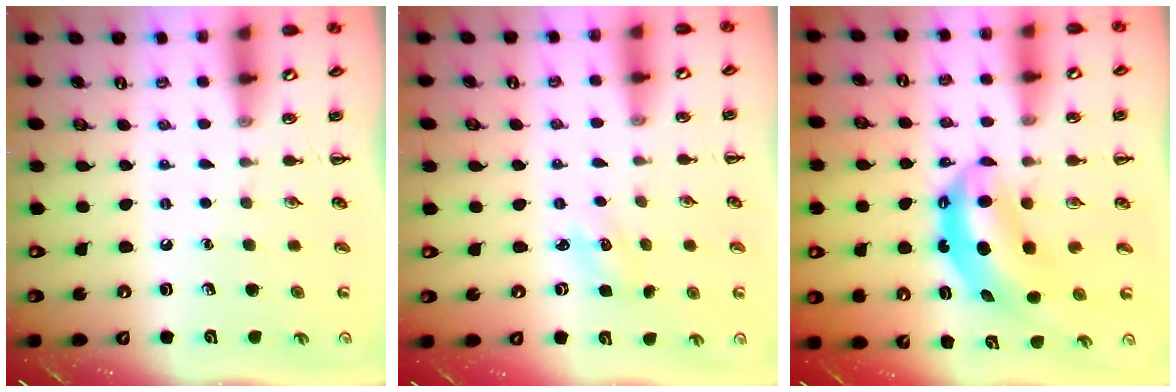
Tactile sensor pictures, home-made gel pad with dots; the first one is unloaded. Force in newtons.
{"total": 1.6, "press": 1.5, "slide": 0.5}
{"total": 7.1, "press": 7.0, "slide": 1.2}